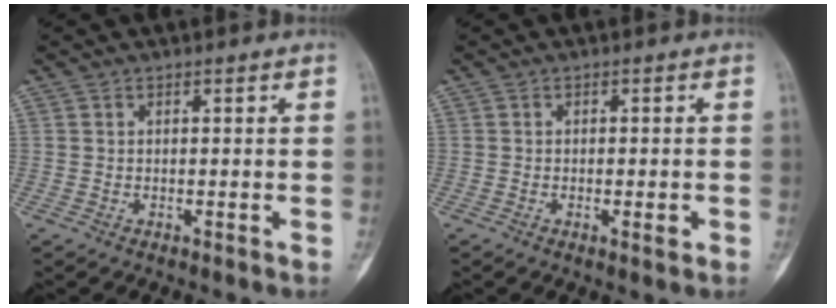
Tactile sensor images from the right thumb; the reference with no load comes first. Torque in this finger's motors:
{"motor_torque": [-0.81, -0.17, -0.04, -0.10, -0.03]}